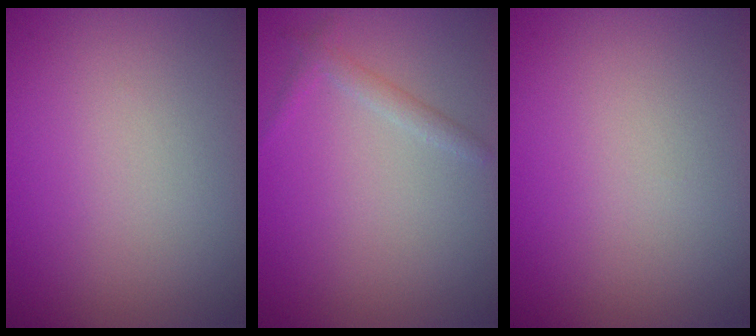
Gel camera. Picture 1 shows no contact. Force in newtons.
{"total": 1.3, "press": 1.3, "slide": 0.1}
{"total": 0.0}